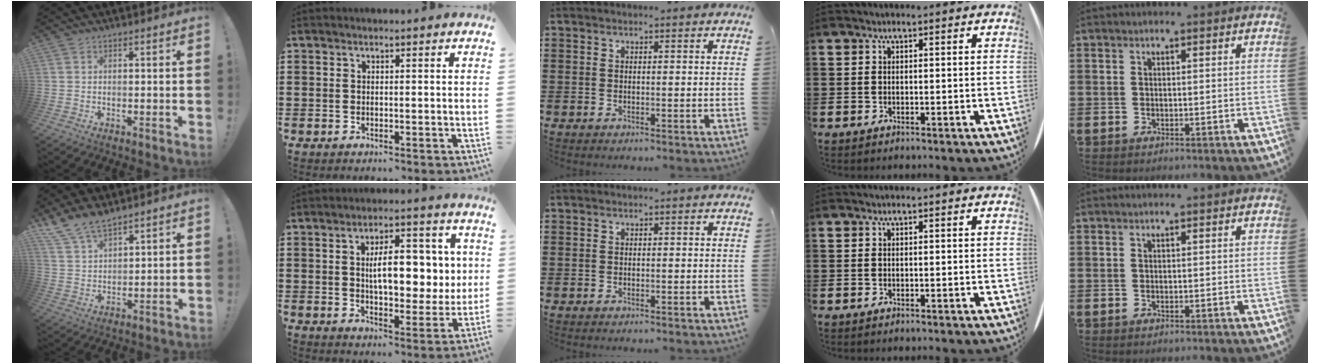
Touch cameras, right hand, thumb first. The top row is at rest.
{"thumb": {"total": 8.6, "force": [7.6, 2.7, 3.0], "torque": [-0.063, -0.048, 0.146]}, "index": {"total": 10.3, "force": [1.6, 4.6, 9.1], "torque": [-0.143, 0.003, 0.022]}}